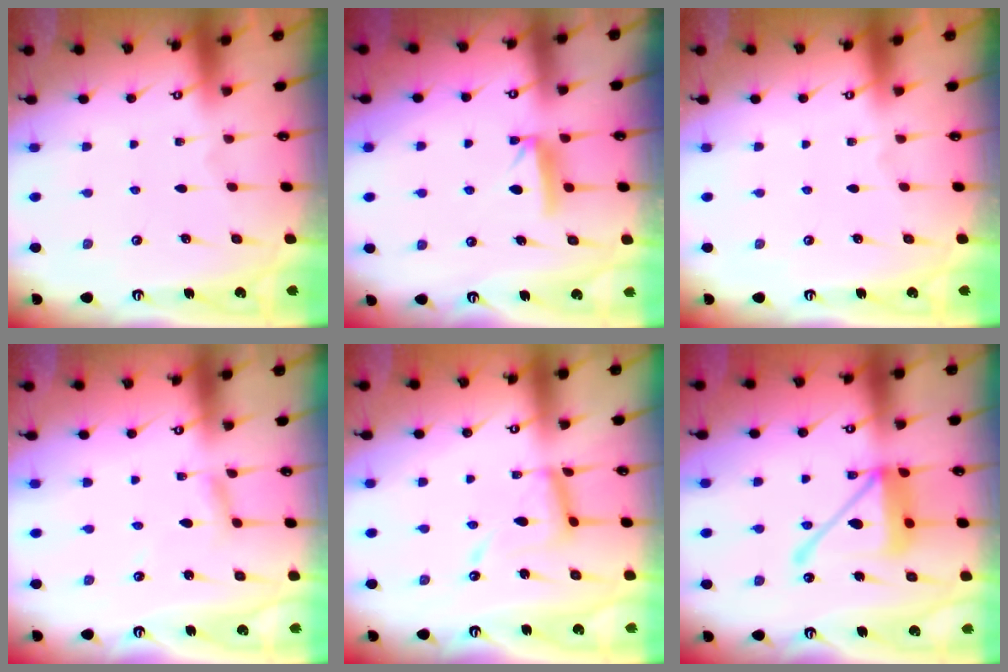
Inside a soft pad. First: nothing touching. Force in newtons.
{"total": 7.4, "press": 7.3, "slide": 0.4}
{"total": 0.0}
{"total": 2.7, "press": 2.7, "slide": 0.2}
{"total": 11.5, "press": 11.5, "slide": 1.0}
{"total": 15.7, "press": 15.6, "slide": 2.0}